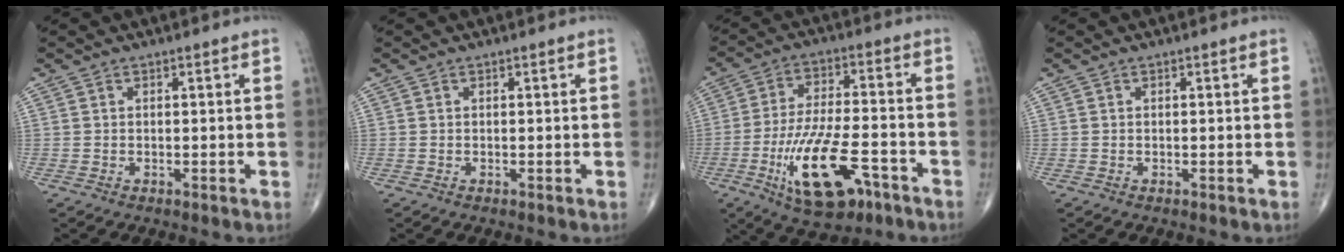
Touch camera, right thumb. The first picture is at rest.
{"total": 0.0}
{"total": 16.2, "force": [-7.1, 6.4, 13.0], "torque": [-0.236, 0.025, -0.113]}
{"total": 0.0}